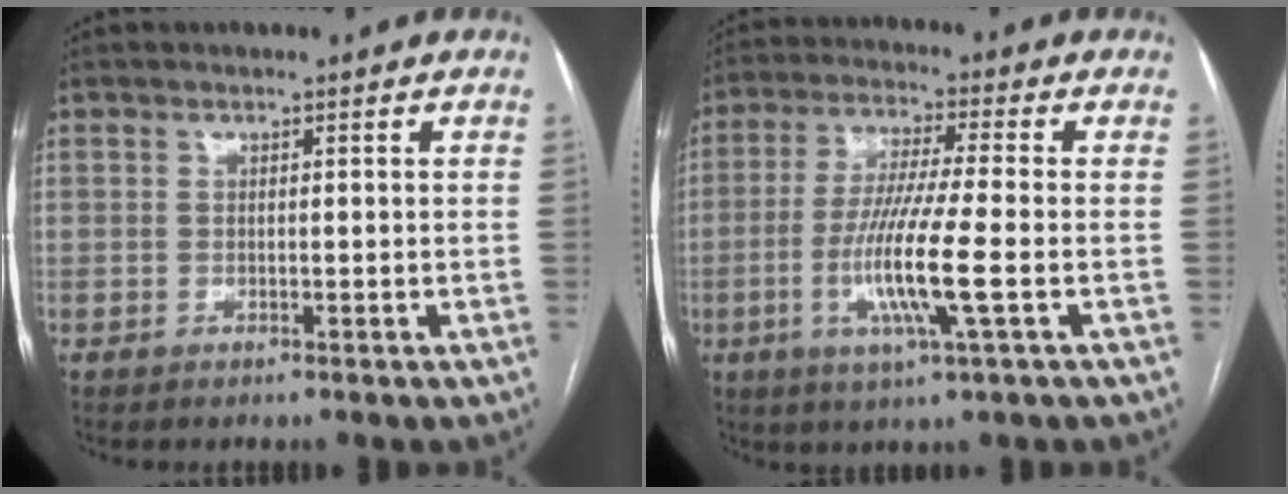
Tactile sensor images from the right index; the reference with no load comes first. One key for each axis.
{"total": 11.0, "fx": -2.8, "fy": -0.4, "fz": 10.7, "tx": -0.216, "ty": -0.017, "tz": -0.058}